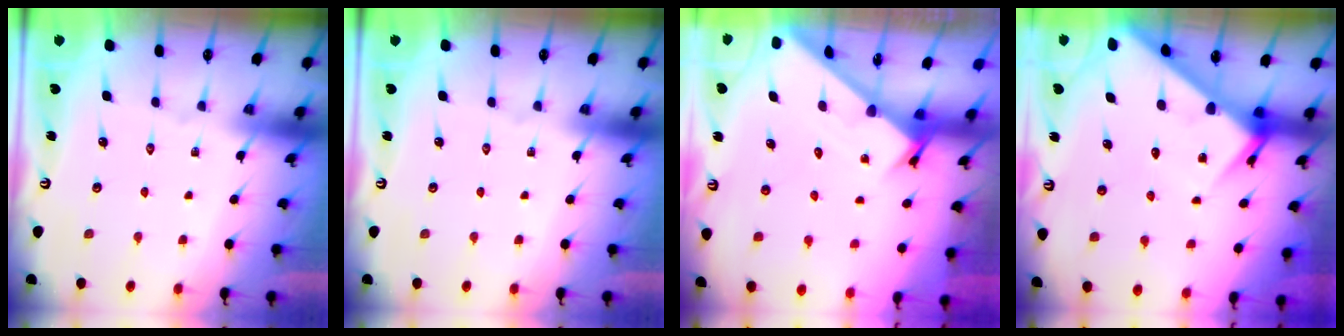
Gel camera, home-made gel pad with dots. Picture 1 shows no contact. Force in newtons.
{"total": 0.0}
{"total": 1.8, "press": 1.8, "slide": 0.1}
{"total": 6.4, "press": 6.3, "slide": 0.5}